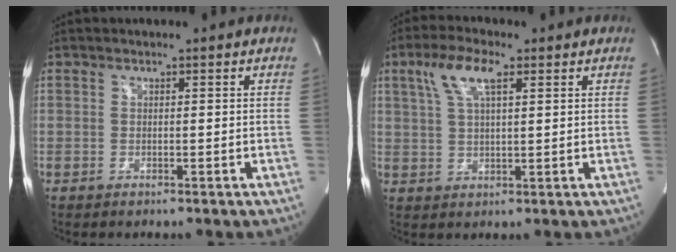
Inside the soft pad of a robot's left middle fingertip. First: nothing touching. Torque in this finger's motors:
{"motor_torque": [0.90, -0.47, 0.55, 0.07]}